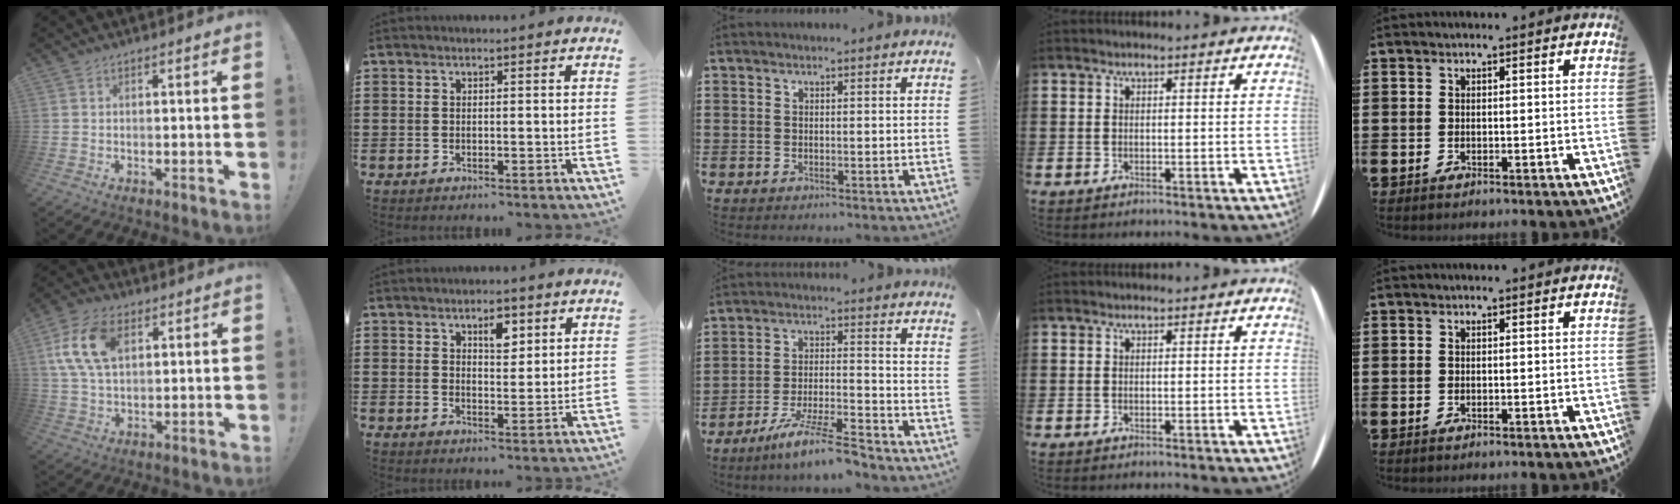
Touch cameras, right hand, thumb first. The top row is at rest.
{"thumb": {"total": 14.1, "force": [4.5, 8.6, 10.2], "torque": [-0.207, 0.003, 0.085]}, "index": {"total": 4.0, "force": [2.1, 1.9, 2.7], "torque": [-0.037, -0.001, 0.032]}, "middle": {"total": 8.1, "force": [-7.0, 0.0, 4.2], "torque": [-0.083, -0.004, -0.134]}}